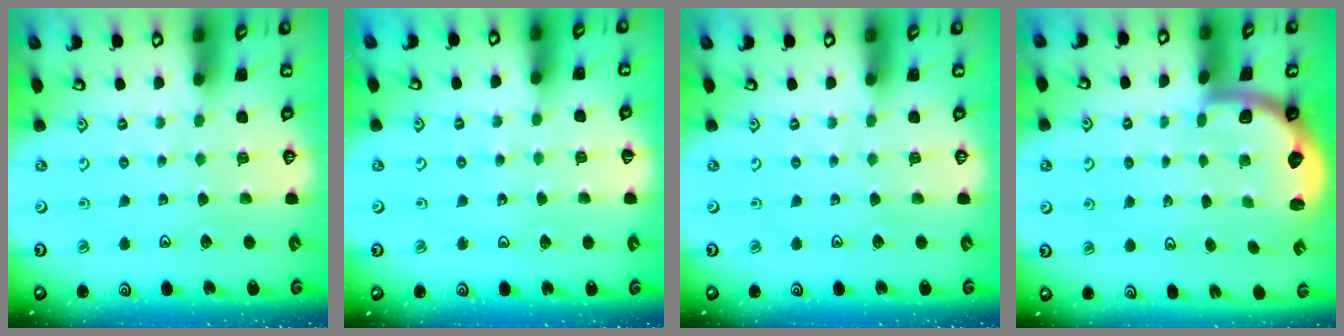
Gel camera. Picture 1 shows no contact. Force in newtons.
{"total": 3.6, "press": 3.6, "slide": 0.5}
{"total": 0.0}
{"total": 1.9, "press": 1.8, "slide": 0.5}